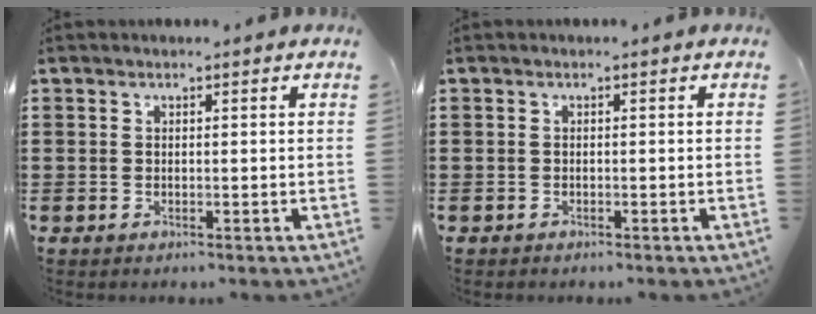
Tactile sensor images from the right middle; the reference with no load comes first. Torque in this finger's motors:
{"motor_torque": [-0.14, 0.42, -0.03, -0.01]}